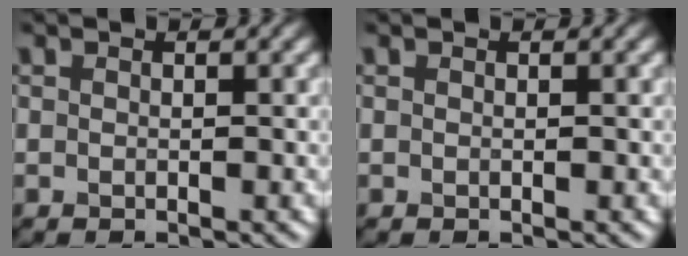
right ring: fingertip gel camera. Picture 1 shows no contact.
{"total": 0.0}